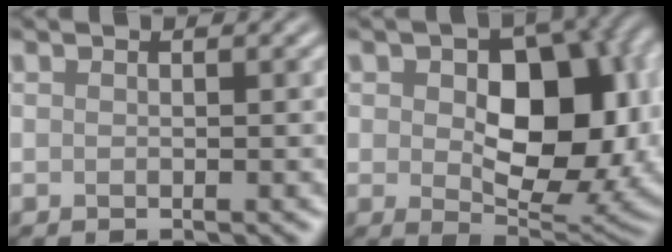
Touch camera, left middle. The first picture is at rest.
{"total": 11.3, "force": [0.9, 7.0, 8.9], "torque": [-0.122, -0.011, 0.024]}